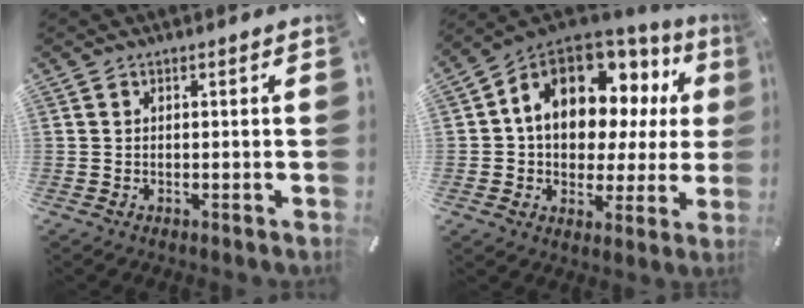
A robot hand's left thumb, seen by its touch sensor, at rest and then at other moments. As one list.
[{"total": 13.8, "force": [5.7, 9.7, 8.0], "torque": [-0.136, -0.038, 0.102]}]